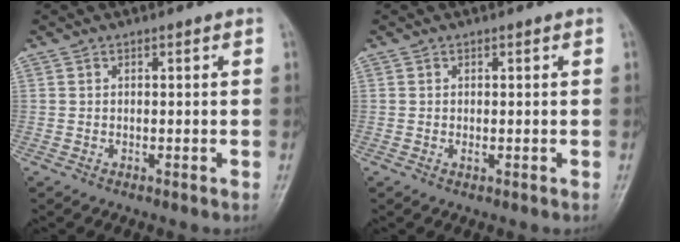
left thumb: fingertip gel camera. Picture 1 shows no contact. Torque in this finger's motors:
{"motor_torque": [-0.12, -0.11, -0.11, -0.02, 0.00]}